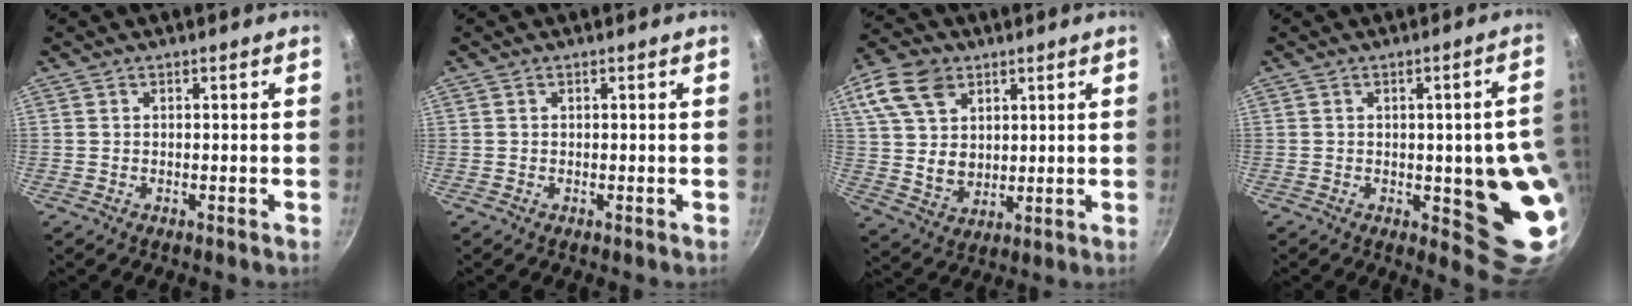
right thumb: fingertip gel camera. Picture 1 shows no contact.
{"total": 0.0}
{"total": 14.9, "force": [6.5, 10.8, 8.0], "torque": [-0.142, -0.011, 0.127]}
{"total": 14.1, "force": [-1.6, 4.3, 13.3], "torque": [-0.106, -0.002, -0.016]}